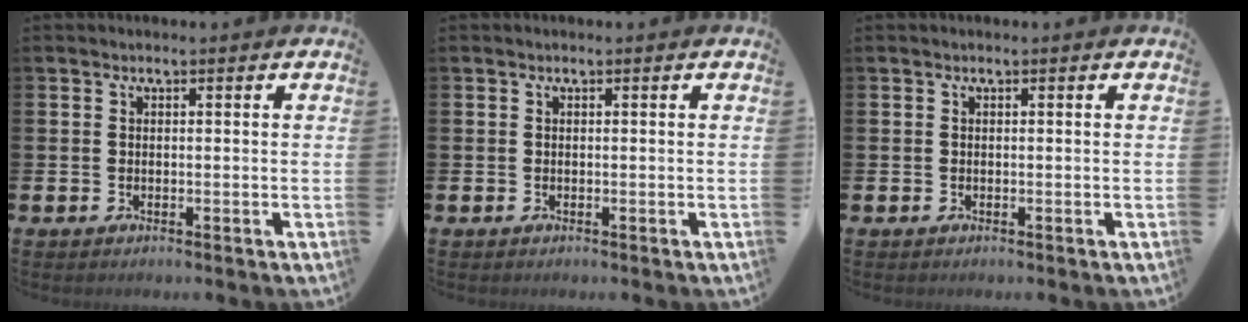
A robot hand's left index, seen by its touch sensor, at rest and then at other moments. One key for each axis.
{"total": 0.0}
{"total": 0.0}